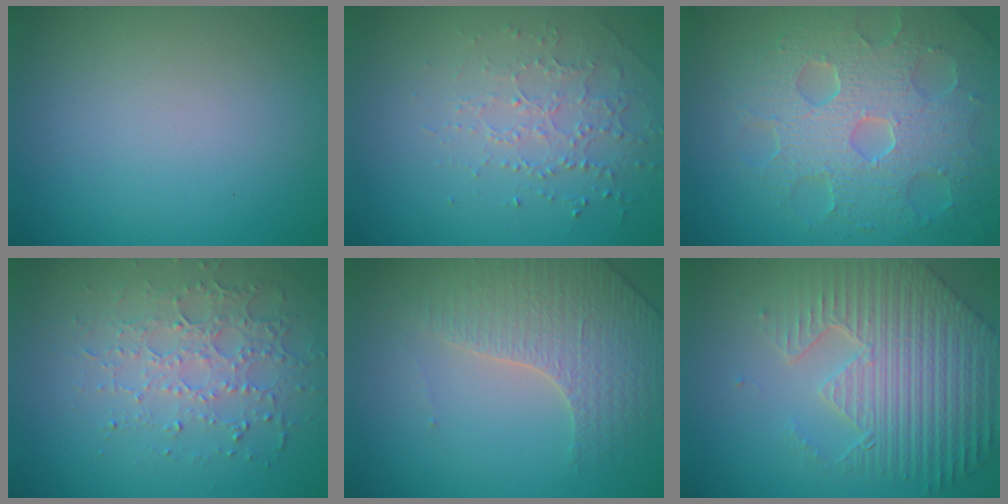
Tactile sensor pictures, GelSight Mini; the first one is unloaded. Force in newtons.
{"total": 1.7, "press": 1.5, "slide": 0.8}
{"total": 8.6, "press": 6.0, "slide": 6.1}
{"total": 3.5, "press": 3.4, "slide": 1.0}
{"total": 3.6, "press": 3.4, "slide": 1.0}
{"total": 7.9, "press": 5.9, "slide": 5.3}